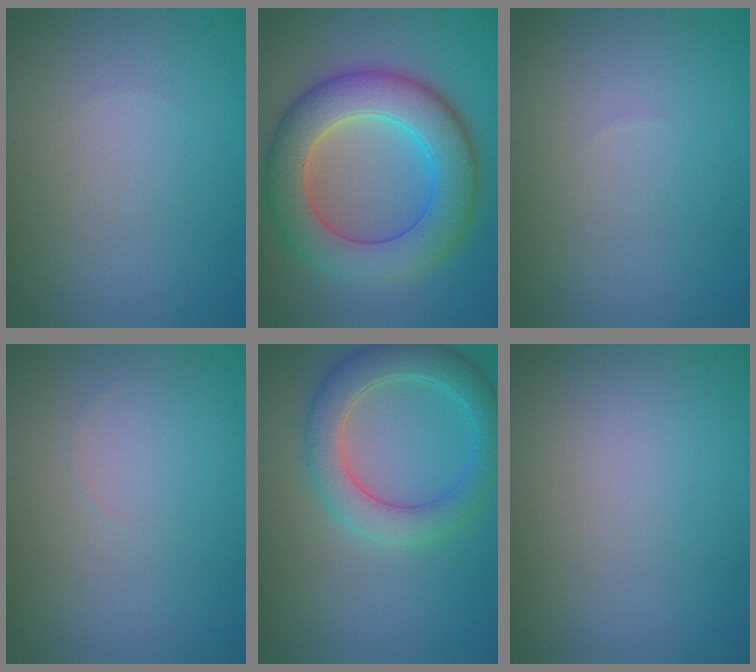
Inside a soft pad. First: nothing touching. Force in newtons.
{"total": 8.4, "press": 8.4, "slide": 0.3}
{"total": 0.0}
{"total": 0.0}
{"total": 4.4, "press": 4.4, "slide": 0.2}
{"total": 0.0}